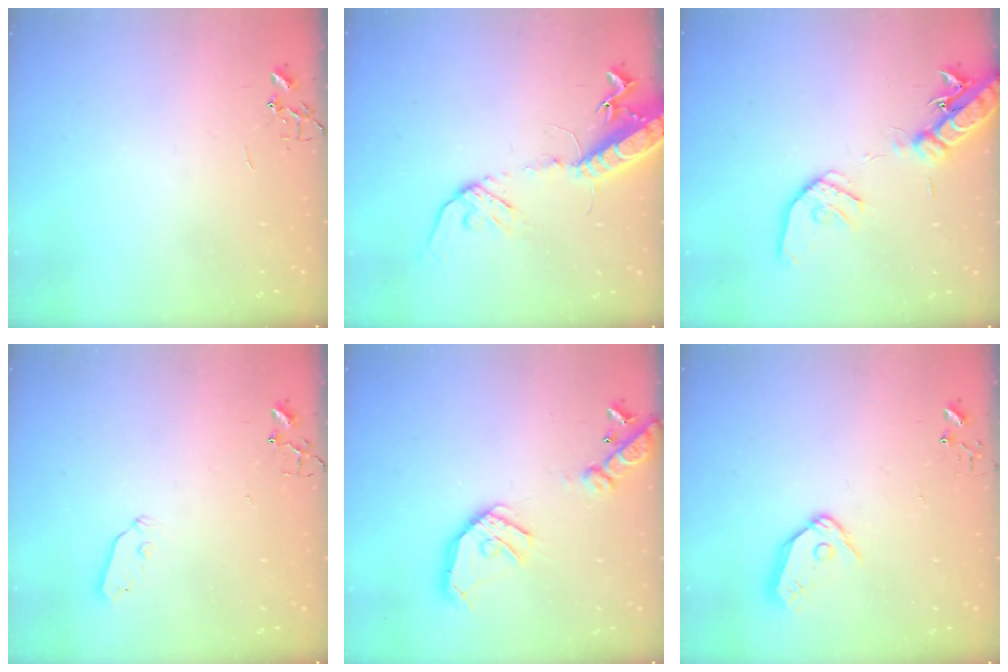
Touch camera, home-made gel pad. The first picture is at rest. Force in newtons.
{"total": 16.2, "press": 15.8, "slide": 3.6}
{"total": 16.5, "press": 16.2, "slide": 2.9}
{"total": 3.2, "press": 3.2, "slide": 0.5}
{"total": 17.3, "press": 17.0, "slide": 2.8}
{"total": 9.4, "press": 9.4, "slide": 0.7}